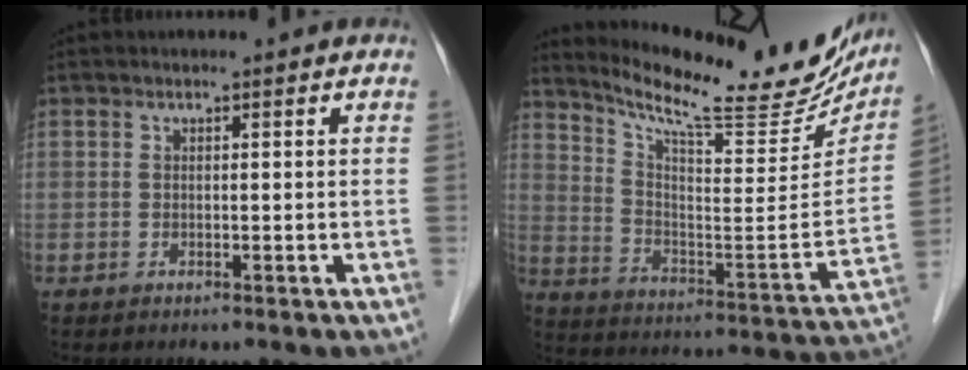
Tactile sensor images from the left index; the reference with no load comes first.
{"total": 23.7, "force": [20.7, 4.3, 10.7], "torque": [-0.169, -0.054, 0.282]}